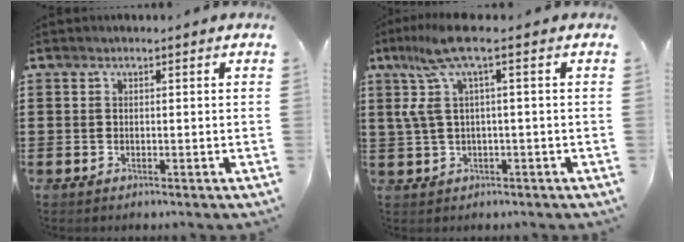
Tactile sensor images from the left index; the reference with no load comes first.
{"total": 8.4, "force": [2.7, 1.2, 7.9], "torque": [-0.189, -0.022, 0.038]}